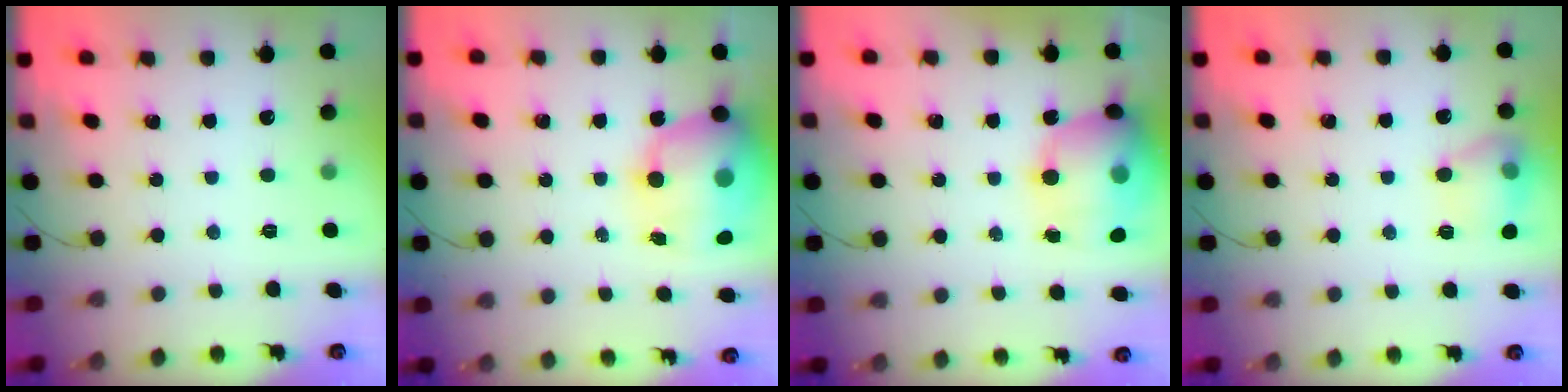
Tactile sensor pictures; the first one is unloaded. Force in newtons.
{"total": 17.5, "press": 16.9, "slide": 4.4}
{"total": 19.7, "press": 19.4, "slide": 3.8}
{"total": 11.9, "press": 11.9, "slide": 0.8}